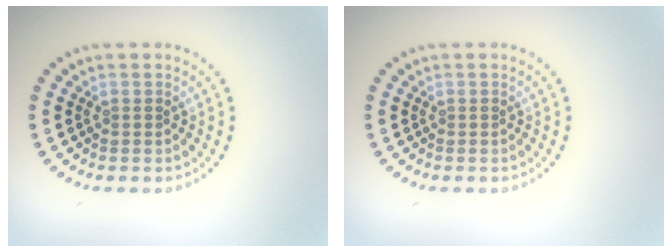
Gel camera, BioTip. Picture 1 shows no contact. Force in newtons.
{"total": 0.0}